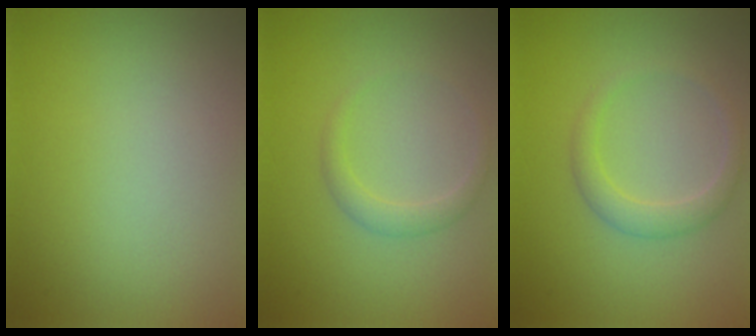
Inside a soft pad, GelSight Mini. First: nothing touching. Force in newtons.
{"total": 1.4, "press": 1.4, "slide": 0.0}
{"total": 1.9, "press": 1.9, "slide": 0.1}